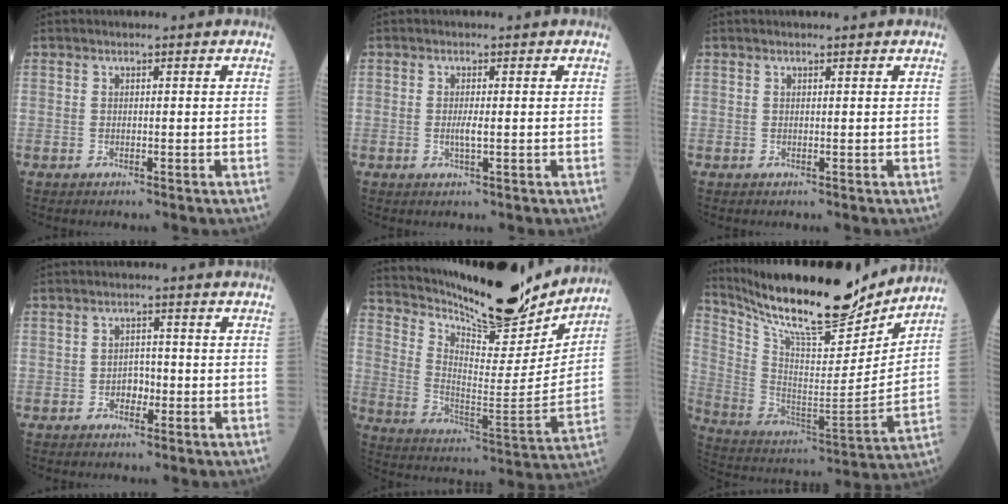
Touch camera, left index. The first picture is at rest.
{"total": 1.6, "force": [-0.1, 0.1, 1.5], "torque": [-0.035, -0.003, -0.002]}
{"total": 0.6, "force": [0.5, 0.0, 0.3], "torque": [-0.008, 0.004, 0.009]}
{"total": 2.2, "force": [-0.9, 1.5, 1.4], "torque": [-0.018, 0.007, -0.016]}
{"total": 23.3, "force": [20.8, 4.3, 9.5], "torque": [-0.171, -0.042, 0.308]}
{"total": 23.1, "force": [20.2, 3.9, 10.6], "torque": [-0.204, -0.019, 0.329]}